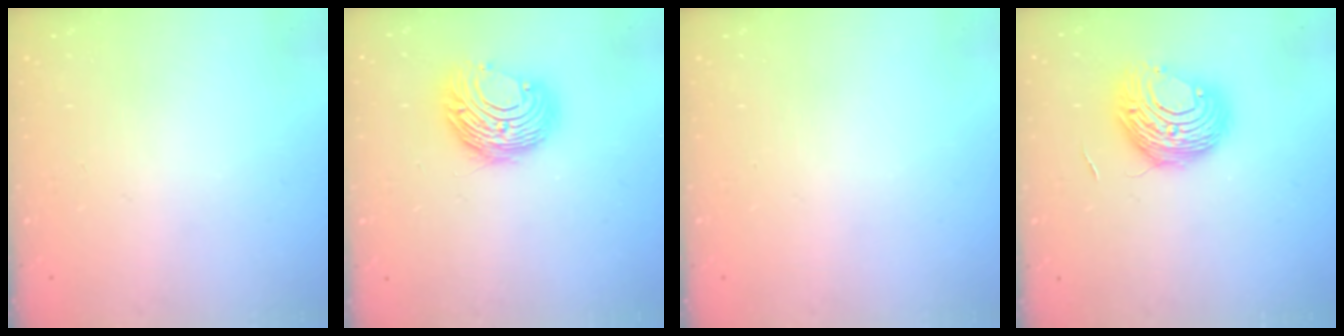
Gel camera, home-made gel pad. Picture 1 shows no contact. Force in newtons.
{"total": 10.9, "press": 10.9, "slide": 0.6}
{"total": 0.0}
{"total": 10.4, "press": 10.4, "slide": 0.2}